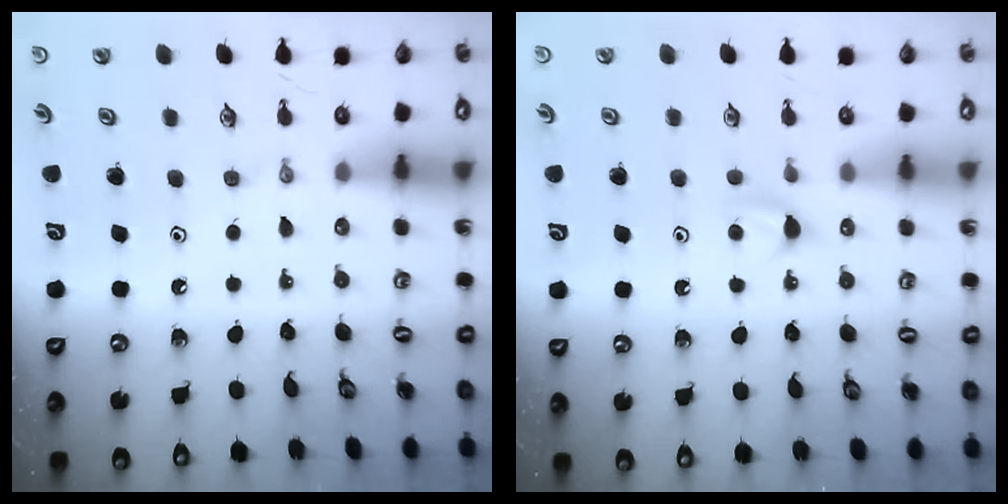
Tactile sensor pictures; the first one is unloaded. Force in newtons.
{"total": 3.3, "press": 3.3, "slide": 0.4}